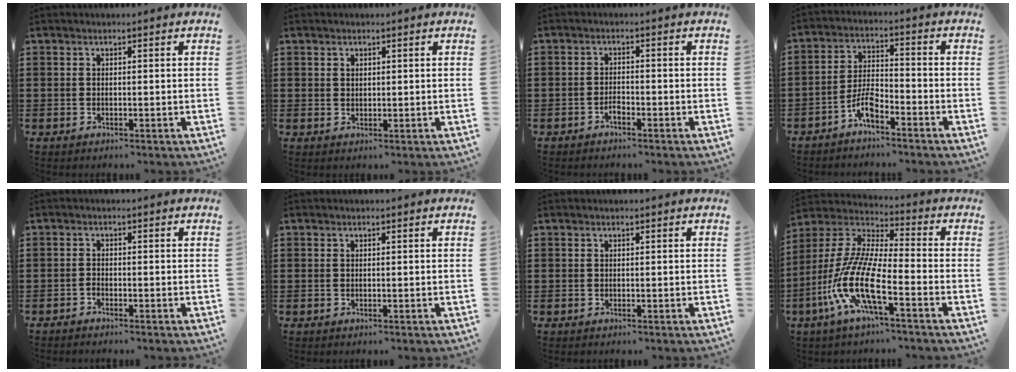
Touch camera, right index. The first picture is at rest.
{"total": 1.1, "force": [0.8, 0.7, 0.2], "torque": [-0.005, 0.002, 0.016]}
{"total": 1.6, "force": [-1.2, 0.5, 0.9], "torque": [-0.022, 0.000, -0.024]}
{"total": 5.2, "force": [-3.8, 1.5, 3.2], "torque": [-0.077, 0.003, -0.078]}
{"total": 0.9, "force": [-0.9, 0.0, 0.1], "torque": [-0.005, -0.001, -0.018]}
{"total": 0.0}
{"total": 0.0}
{"total": 11.9, "force": [-6.3, 2.2, 9.9], "torque": [-0.249, -0.023, -0.136]}